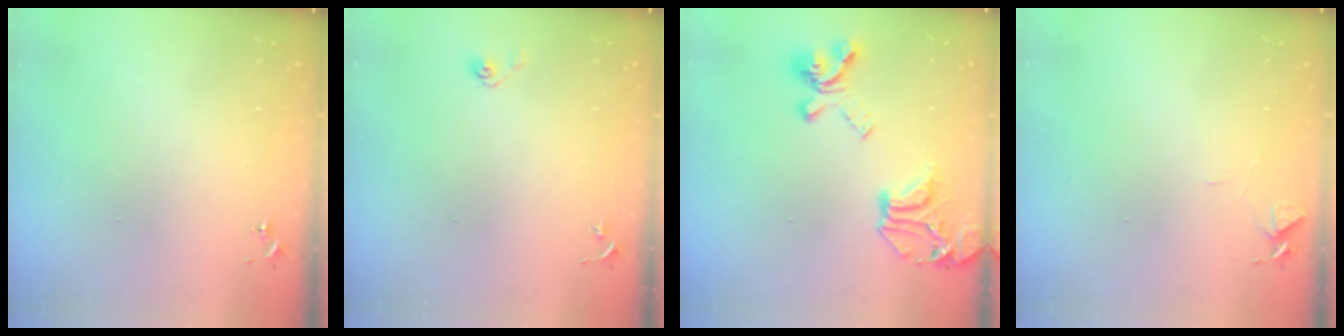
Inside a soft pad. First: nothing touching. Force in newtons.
{"total": 3.6, "press": 2.9, "slide": 2.0}
{"total": 21.7, "press": 21.6, "slide": 2.0}
{"total": 6.0, "press": 5.9, "slide": 0.6}